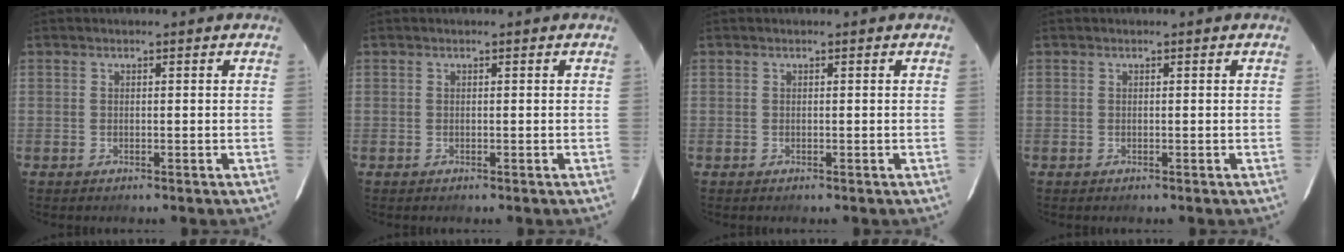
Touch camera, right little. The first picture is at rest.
{"total": 0.0}
{"total": 0.0}
{"total": 0.0}